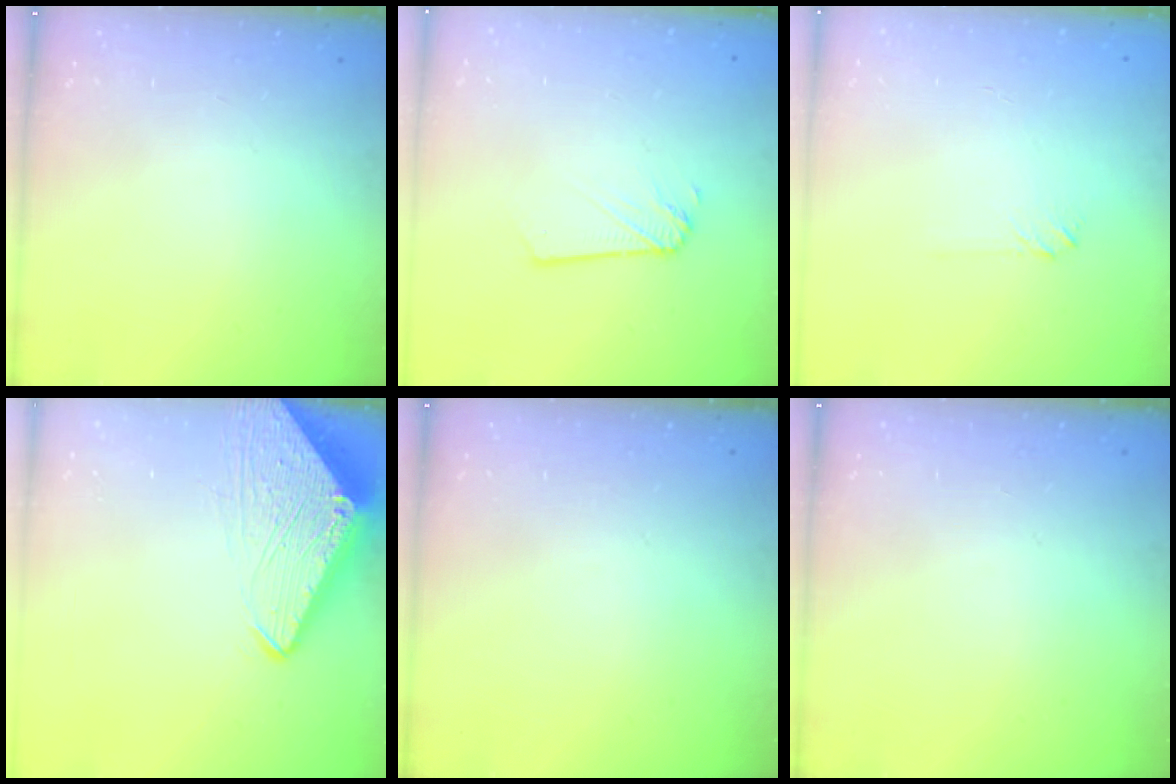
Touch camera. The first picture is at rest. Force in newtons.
{"total": 1.9, "press": 1.9, "slide": 0.3}
{"total": 2.0, "press": 2.0, "slide": 0.3}
{"total": 7.1, "press": 7.0, "slide": 0.7}
{"total": 0.0}
{"total": 0.0}